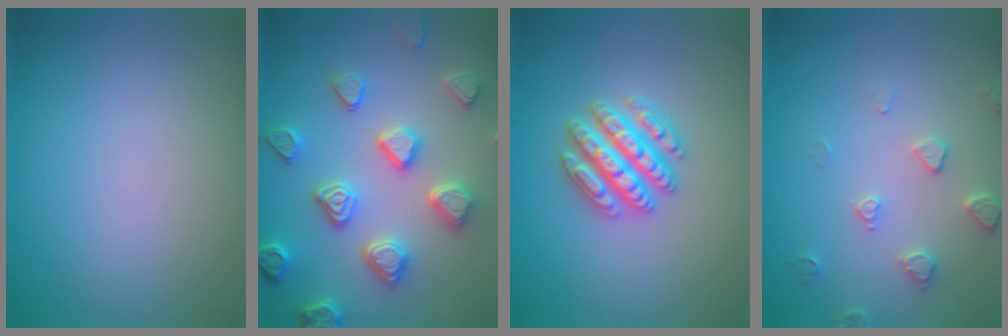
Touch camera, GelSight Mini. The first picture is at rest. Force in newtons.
{"total": 4.9, "press": 4.7, "slide": 1.3}
{"total": 4.6, "press": 4.6, "slide": 0.8}
{"total": 2.2, "press": 2.2, "slide": 0.4}